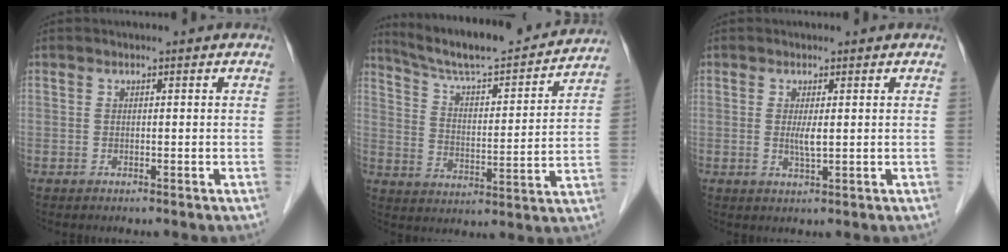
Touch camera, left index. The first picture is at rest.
{"total": 19.9, "force": [18.4, 2.0, 7.4], "torque": [-0.119, -0.006, 0.266]}
{"total": 2.0, "force": [0.3, 0.2, 2.0], "torque": [-0.044, -0.005, 0.006]}